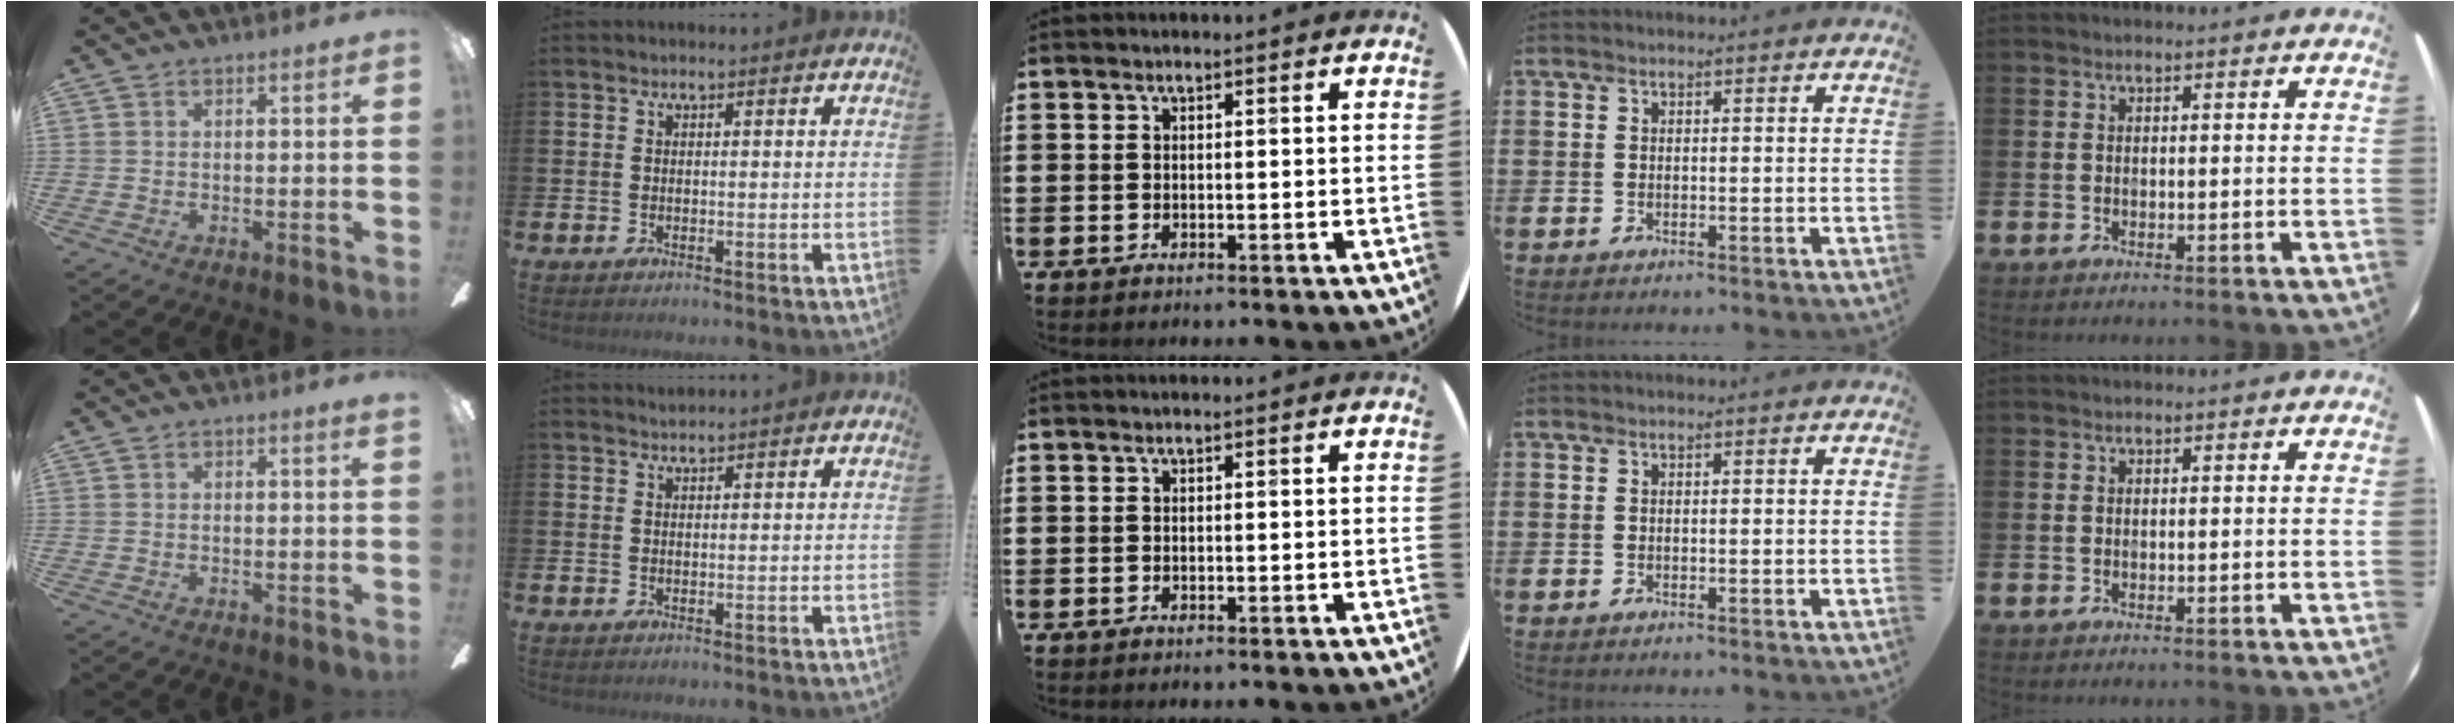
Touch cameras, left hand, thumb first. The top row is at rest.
{"thumb": {"total": 0.8, "force": [0.4, 0.0, 0.7], "torque": [-0.006, -0.003, 0.004]}, "index": {"total": 1.0, "force": [1.0, 0.0, -0.1], "torque": [0.002, 0.001, 0.019]}}